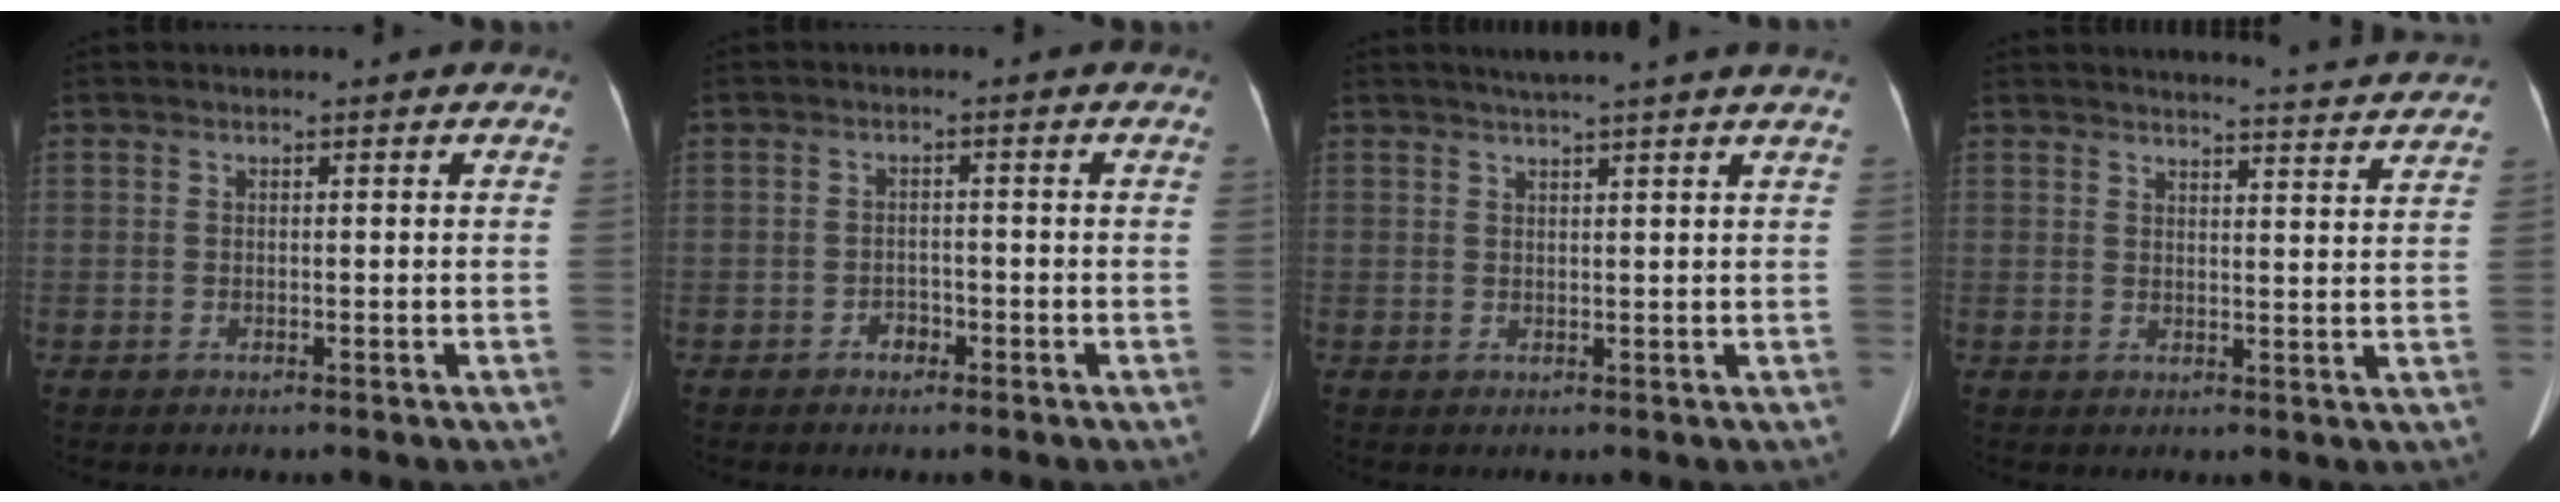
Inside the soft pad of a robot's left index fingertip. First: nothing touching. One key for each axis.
{"total": 1.8, "fx": -1.4, "fy": 1.0, "fz": 0.6, "tx": -0.010, "ty": 0.001, "tz": -0.022}
{"total": 6.5, "fx": 5.5, "fy": -1.0, "fz": 3.2, "tx": -0.043, "ty": 0.021, "tz": 0.065}
{"total": 11.4, "fx": 11.2, "fy": -0.7, "fz": 1.9, "tx": -0.028, "ty": -0.037, "tz": 0.116}